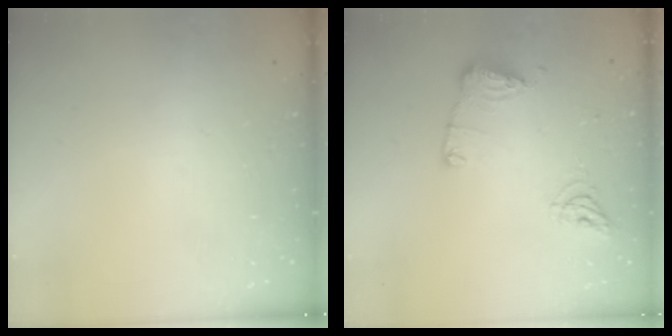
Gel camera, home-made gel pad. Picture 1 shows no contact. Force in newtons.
{"total": 11.3, "press": 11.2, "slide": 0.9}